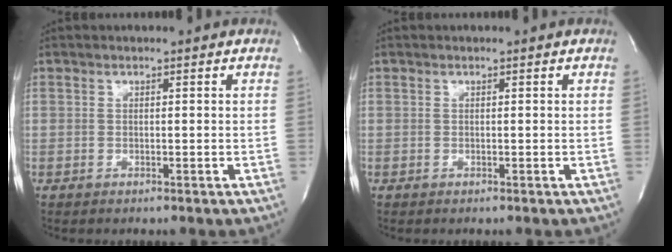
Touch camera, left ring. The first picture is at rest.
{"total": 0.0}